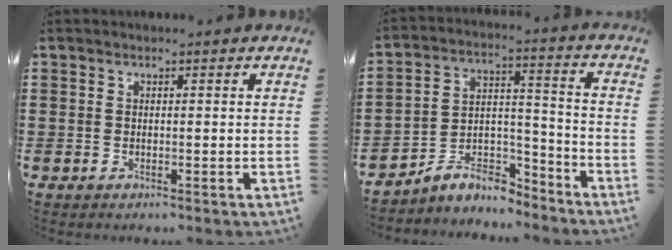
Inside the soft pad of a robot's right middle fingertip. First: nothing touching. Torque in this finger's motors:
{"motor_torque": [2.14, 0.00, 0.03, 0.07]}